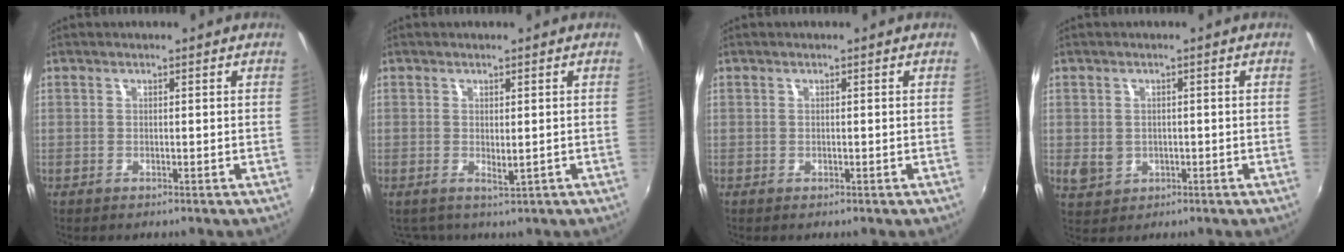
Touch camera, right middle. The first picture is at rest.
{"total": 1.5, "force": [-0.1, 1.0, 1.1], "torque": [-0.016, -0.004, 0.000]}
{"total": 0.0}
{"total": 4.0, "force": [-0.5, 3.6, 1.8], "torque": [-0.034, -0.004, -0.003]}